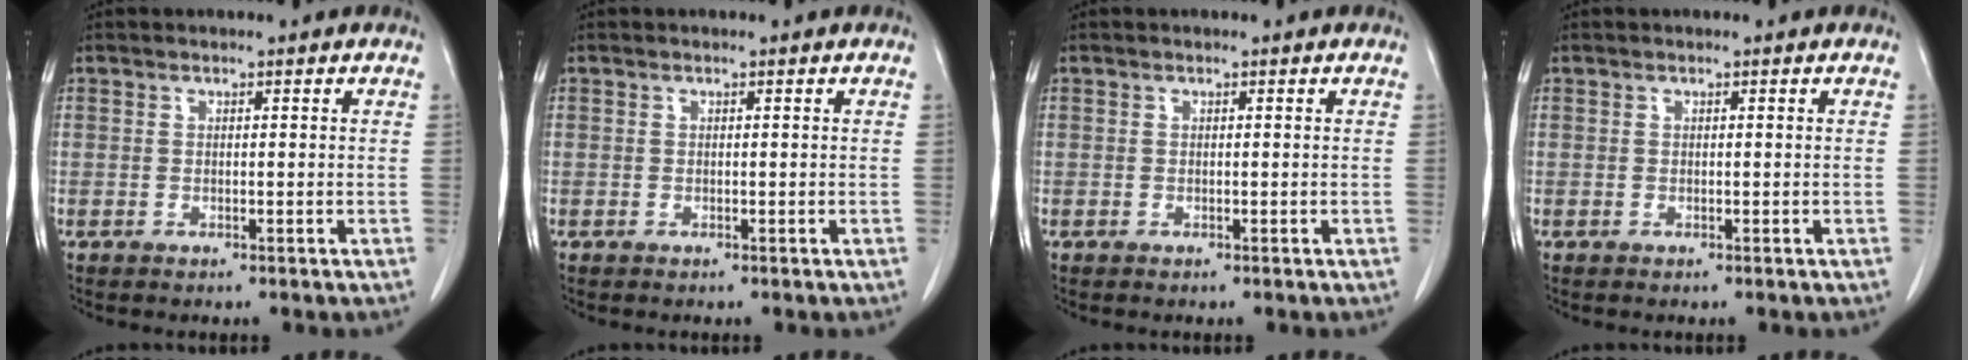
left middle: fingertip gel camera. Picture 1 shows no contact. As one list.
[{"total": 0.0}, {"total": 0.0}, {"total": 0.0}]